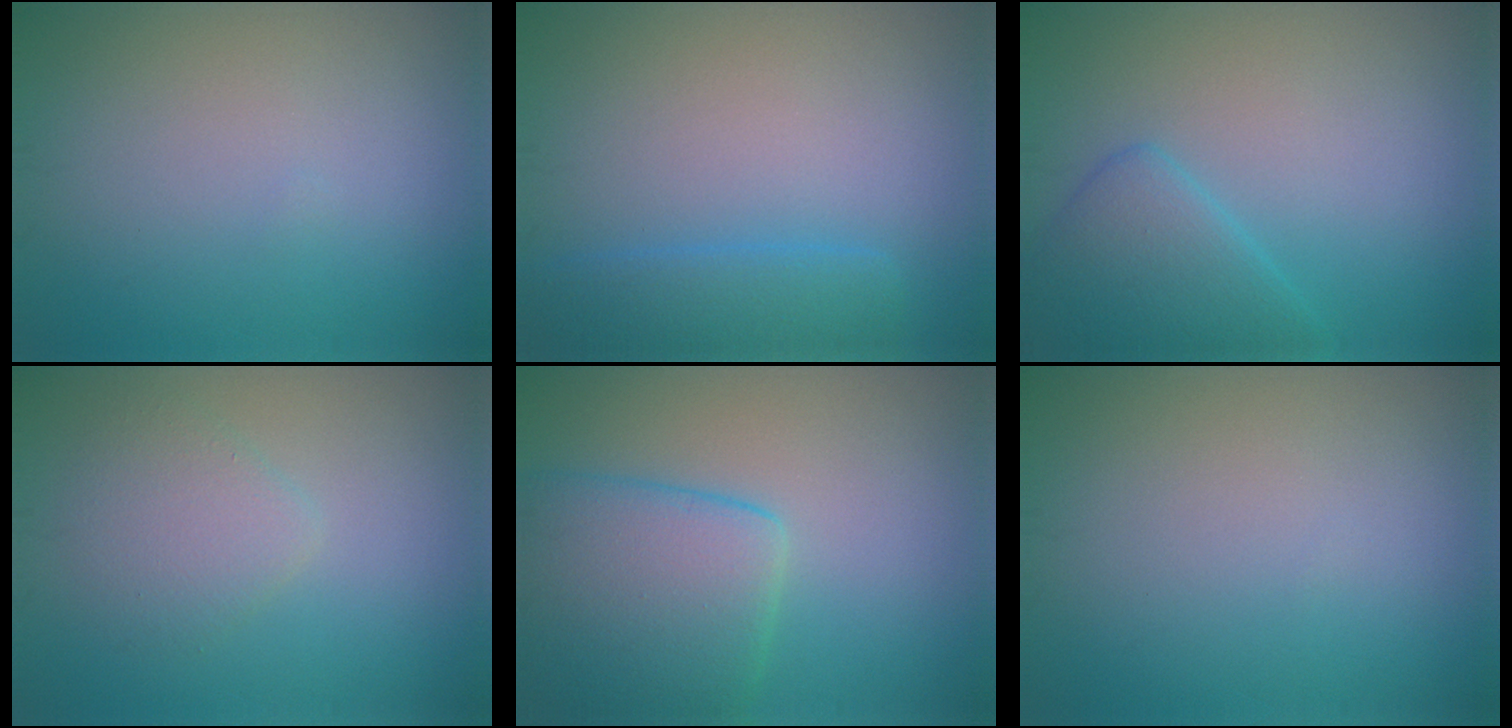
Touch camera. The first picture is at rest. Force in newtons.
{"total": 3.3, "press": 3.3, "slide": 0.1}
{"total": 4.0, "press": 4.0, "slide": 0.3}
{"total": 2.5, "press": 2.5, "slide": 0.2}
{"total": 6.9, "press": 6.9, "slide": 0.4}
{"total": 0.0}